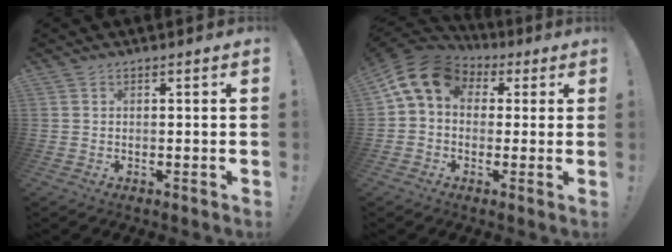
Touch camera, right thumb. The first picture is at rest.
{"total": 11.7, "force": [3.7, 8.5, 7.1], "torque": [-0.127, -0.002, 0.077]}